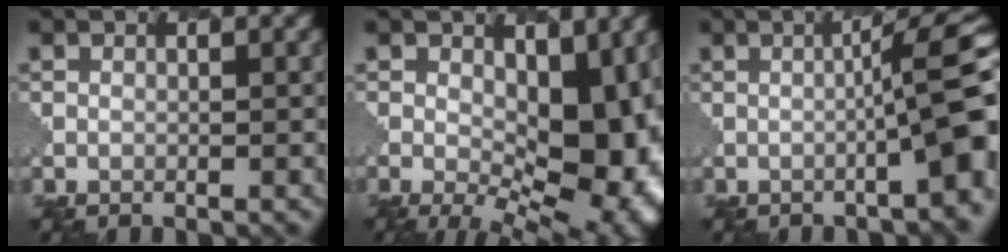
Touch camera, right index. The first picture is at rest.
{"total": 11.7, "force": [0.1, 6.4, 9.8], "torque": [-0.129, -0.013, 0.012]}
{"total": 8.1, "force": [-0.9, 1.8, 7.9], "torque": [-0.078, 0.017, -0.016]}